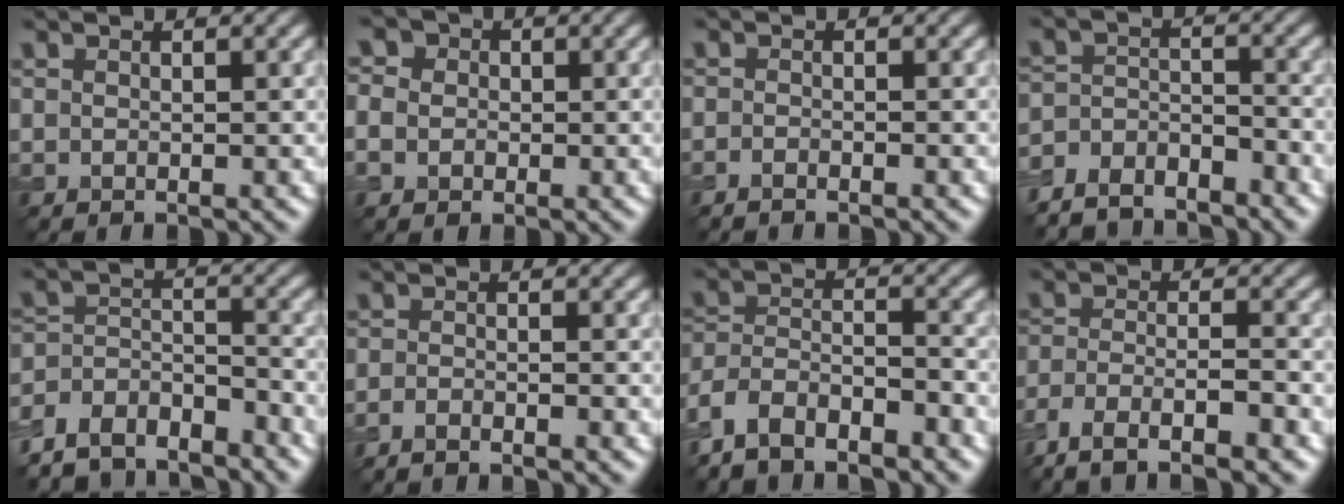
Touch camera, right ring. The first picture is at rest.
{"total": 5.9, "force": [1.1, 5.1, 2.8], "torque": [-0.045, 0.031, -0.016]}
{"total": 1.0, "force": [-0.7, 0.2, 0.7], "torque": [-0.013, -0.001, -0.014]}
{"total": 5.8, "force": [-5.3, 2.0, 1.2], "torque": [-0.023, -0.008, -0.101]}
{"total": 7.4, "force": [-6.4, 3.1, 2.1], "torque": [-0.041, -0.010, -0.119]}
{"total": 1.6, "force": [-1.2, 0.3, 1.0], "torque": [-0.017, 0.002, -0.026]}
{"total": 7.0, "force": [-5.6, 2.6, 3.3], "torque": [-0.058, -0.004, -0.114]}
{"total": 6.9, "force": [-5.0, 2.0, 4.3], "torque": [-0.085, -0.005, -0.094]}